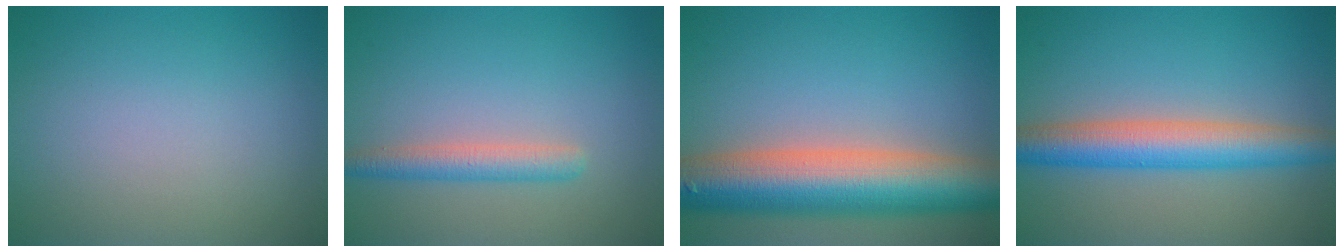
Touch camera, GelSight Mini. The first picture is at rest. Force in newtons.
{"total": 2.6, "press": 2.6, "slide": 0.1}
{"total": 11.2, "press": 11.1, "slide": 0.6}
{"total": 5.9, "press": 5.9, "slide": 0.3}